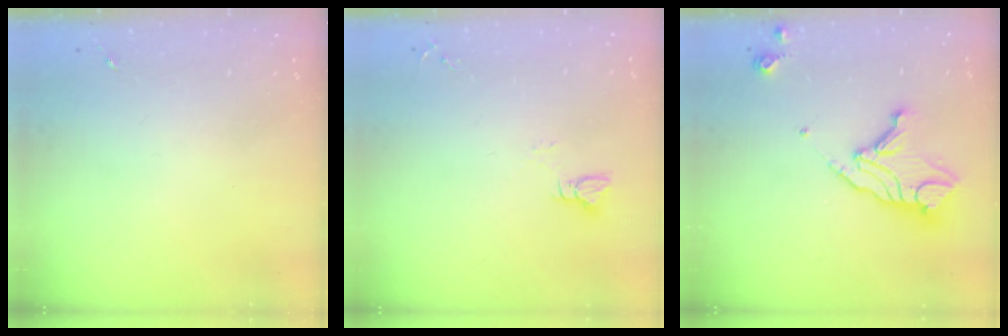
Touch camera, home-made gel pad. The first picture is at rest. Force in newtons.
{"total": 2.9, "press": 2.9, "slide": 0.3}
{"total": 14.3, "press": 14.3, "slide": 1.0}